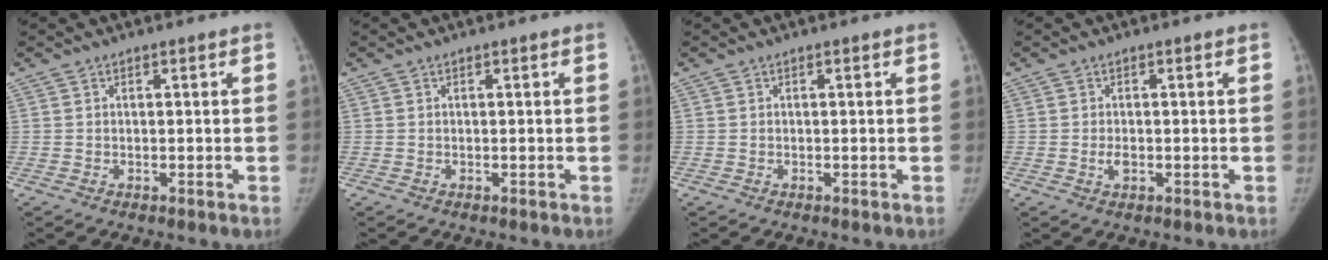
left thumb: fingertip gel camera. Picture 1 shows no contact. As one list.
[{"total": 0.0}, {"total": 0.0}, {"total": 1.6, "force": [-0.3, 0.9, 1.3], "torque": [-0.021, -0.001, -0.005]}]